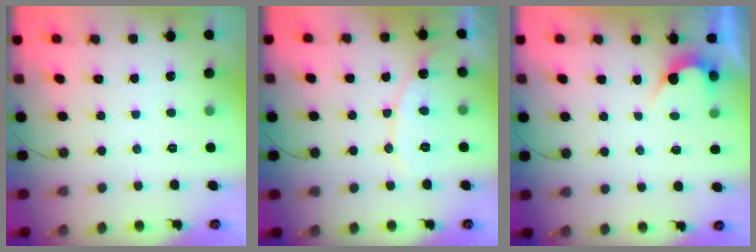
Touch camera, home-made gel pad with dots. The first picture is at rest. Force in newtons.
{"total": 8.9, "press": 8.9, "slide": 0.7}
{"total": 2.7, "press": 2.7, "slide": 0.2}